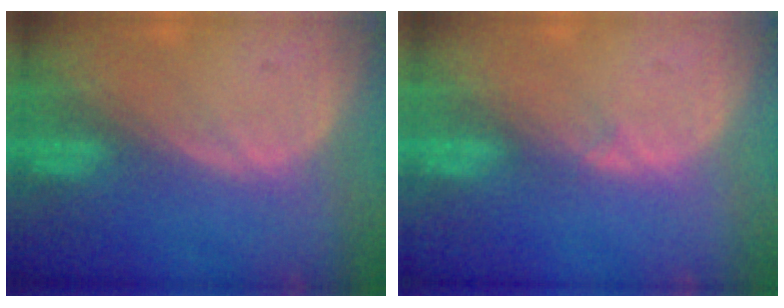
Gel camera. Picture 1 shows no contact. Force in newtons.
{"total": 0.6, "press": 0.6, "slide": 0.1}